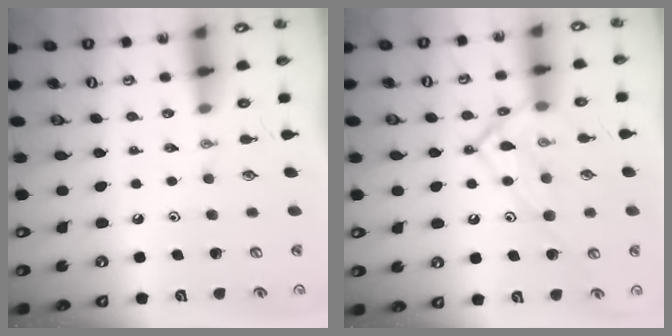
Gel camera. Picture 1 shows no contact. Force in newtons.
{"total": 13.7, "press": 13.7, "slide": 1.2}